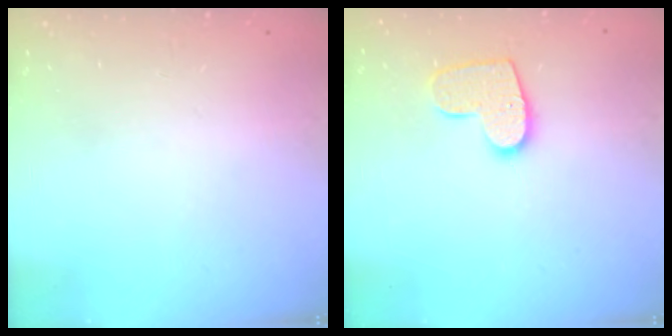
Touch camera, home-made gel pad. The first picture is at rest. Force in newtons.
{"total": 11.3, "press": 11.3, "slide": 0.7}